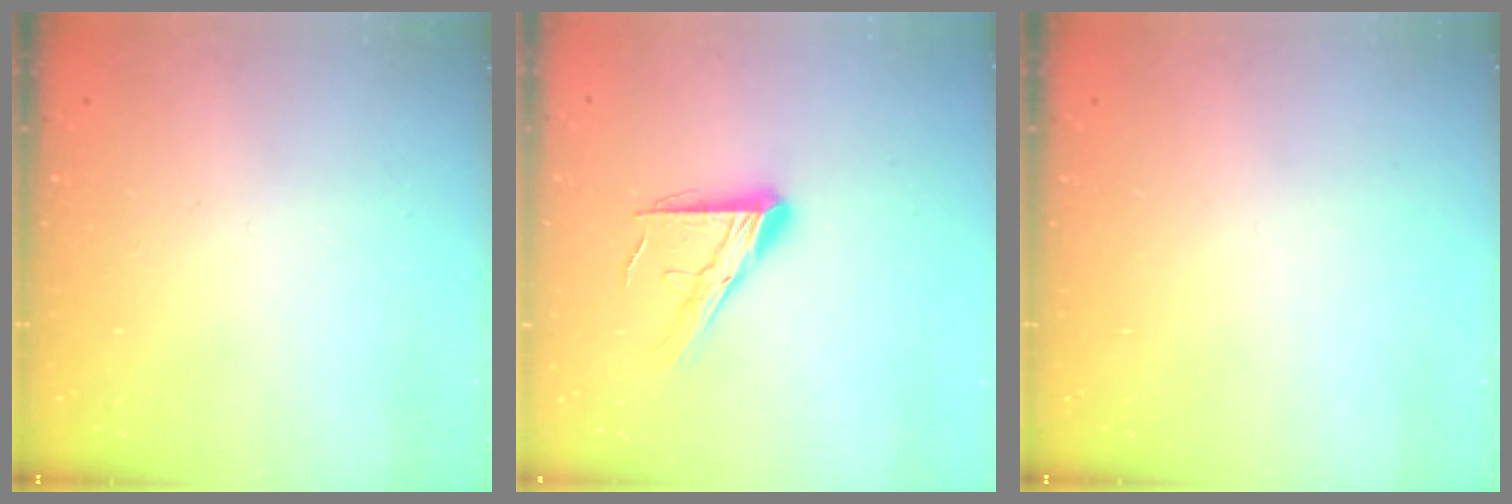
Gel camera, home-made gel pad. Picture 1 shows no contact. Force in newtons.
{"total": 14.0, "press": 13.9, "slide": 1.1}
{"total": 0.0}